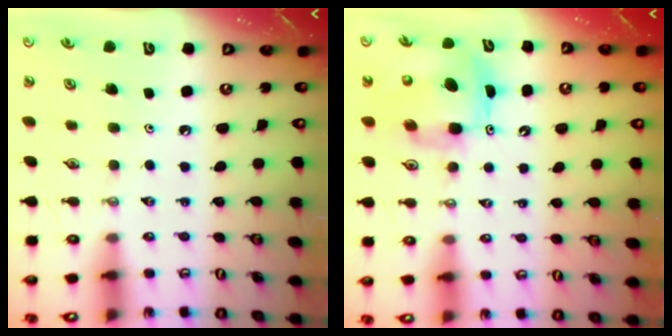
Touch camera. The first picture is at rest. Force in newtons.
{"total": 8.8, "press": 8.8, "slide": 0.6}